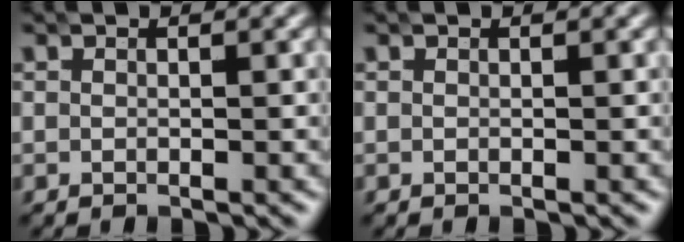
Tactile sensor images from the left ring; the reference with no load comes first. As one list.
[{"total": 0.0}]